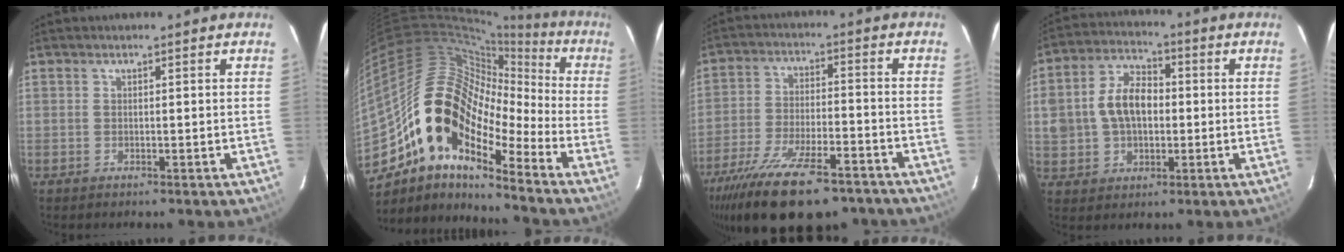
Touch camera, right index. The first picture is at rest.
{"total": 16.8, "force": [-9.3, 8.6, 11.0], "torque": [-0.183, 0.007, -0.195]}
{"total": 22.8, "force": [-17.0, 7.6, 13.3], "torque": [-0.260, -0.045, -0.262]}
{"total": 11.5, "force": [0.3, 8.1, 8.1], "torque": [-0.168, 0.025, 0.010]}